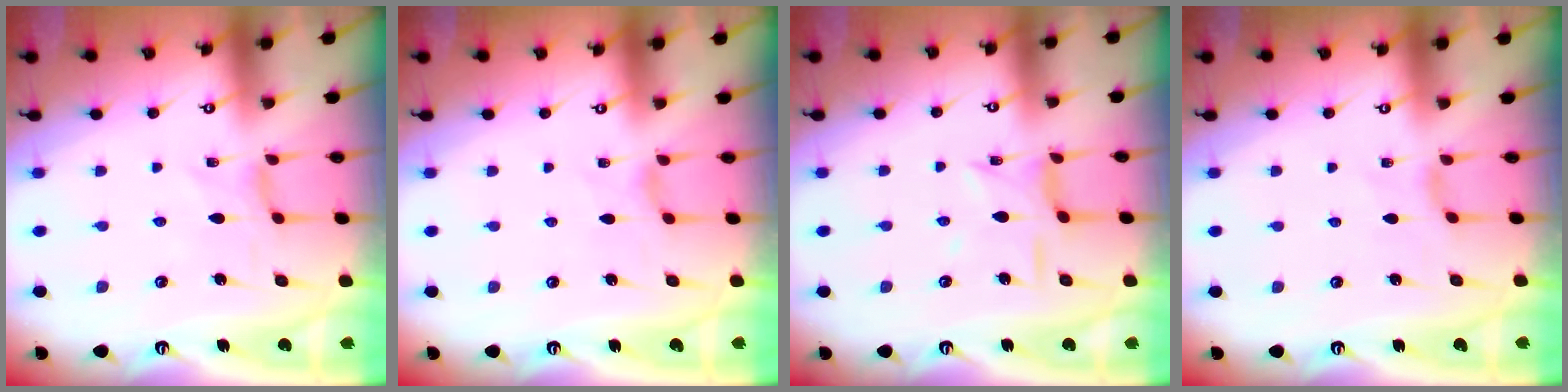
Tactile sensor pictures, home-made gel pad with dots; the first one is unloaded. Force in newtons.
{"total": 1.2, "press": 1.2, "slide": 0.3}
{"total": 6.3, "press": 6.3, "slide": 0.6}
{"total": 1.5, "press": 1.4, "slide": 0.4}